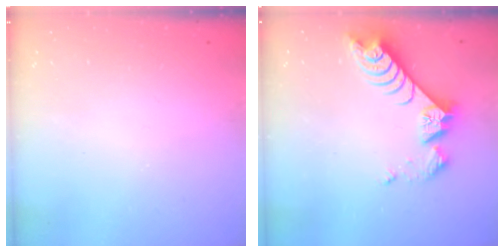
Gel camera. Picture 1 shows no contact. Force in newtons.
{"total": 8.4, "press": 8.4, "slide": 0.3}